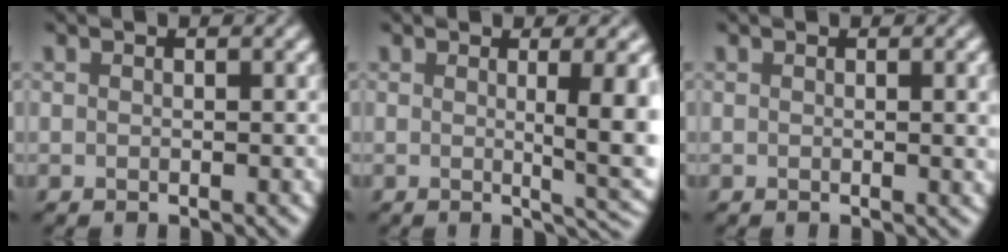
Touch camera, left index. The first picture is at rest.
{"total": 6.7, "force": [0.4, 1.8, 6.4], "torque": [-0.067, -0.006, 0.009]}
{"total": 2.2, "force": [0.3, 0.7, 2.1], "torque": [-0.019, 0.001, 0.000]}